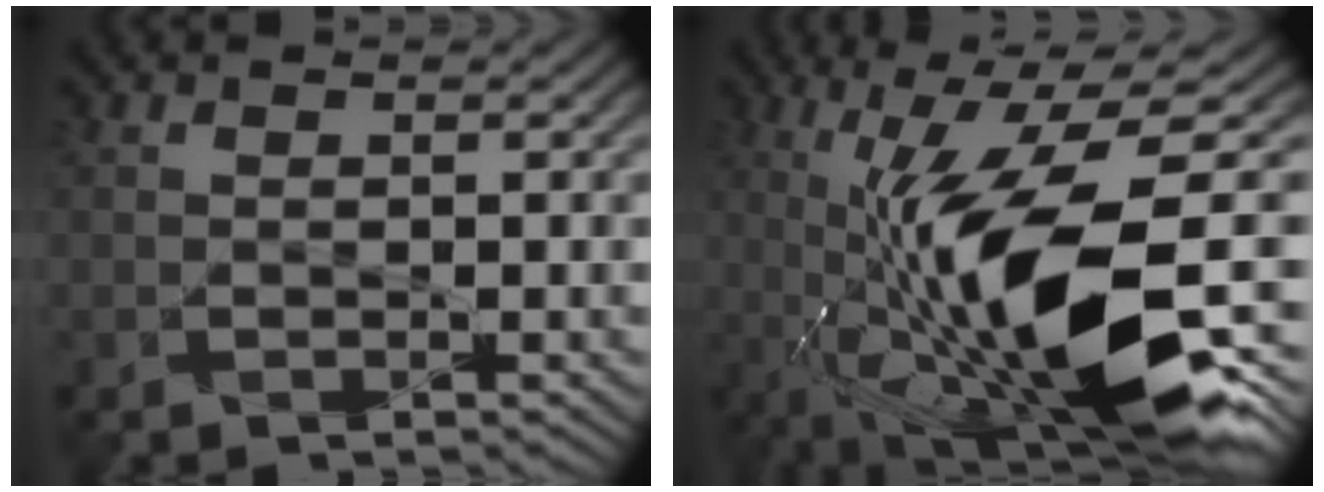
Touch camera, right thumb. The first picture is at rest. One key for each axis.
{"total": 17.0, "fx": -2.5, "fy": 4.8, "fz": 16.1, "tx": -0.281, "ty": 0.005, "tz": -0.040}